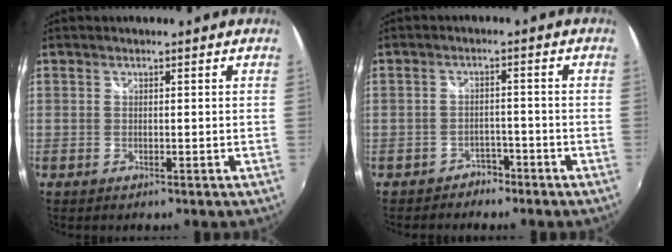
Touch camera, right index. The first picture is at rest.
{"total": 3.7, "force": [-3.1, 2.1, 0.3], "torque": [-0.011, 0.006, -0.048]}